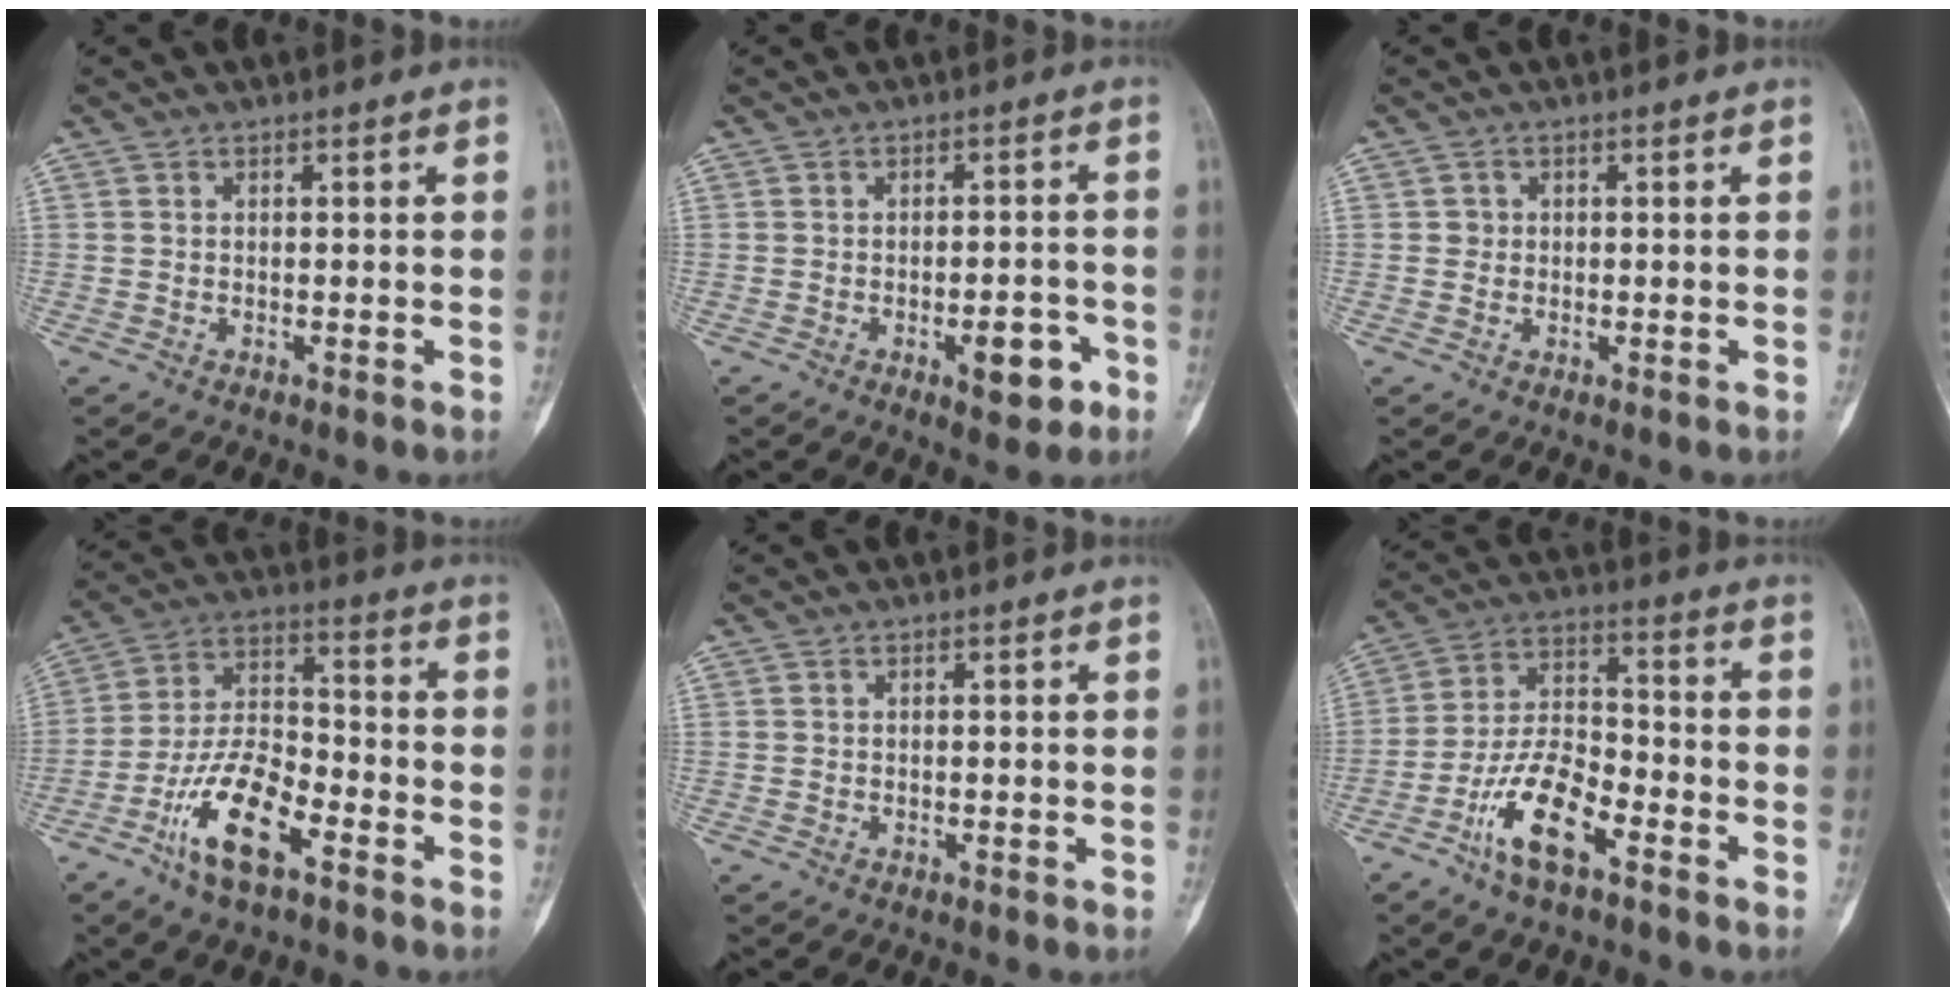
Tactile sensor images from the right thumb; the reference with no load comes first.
{"total": 6.7, "force": [-2.9, 2.8, 5.4], "torque": [-0.056, 0.014, -0.034]}
{"total": 1.2, "force": [0.1, 1.2, 0.2], "torque": [0.006, 0.003, 0.001]}
{"total": 13.6, "force": [-7.3, 5.3, 10.2], "torque": [-0.193, 0.048, -0.137]}
{"total": 0.0}
{"total": 12.4, "force": [-6.8, 4.8, 9.2], "torque": [-0.177, 0.045, -0.128]}